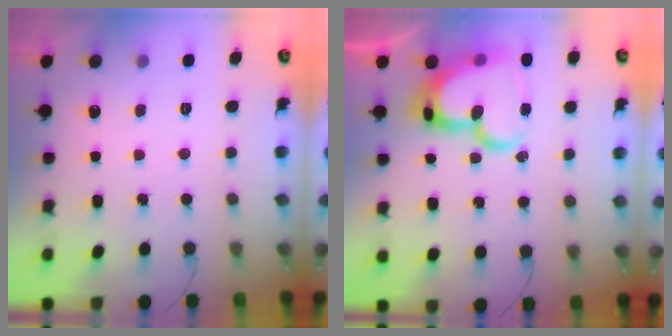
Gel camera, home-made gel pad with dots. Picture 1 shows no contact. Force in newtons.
{"total": 21.0, "press": 20.9, "slide": 2.2}